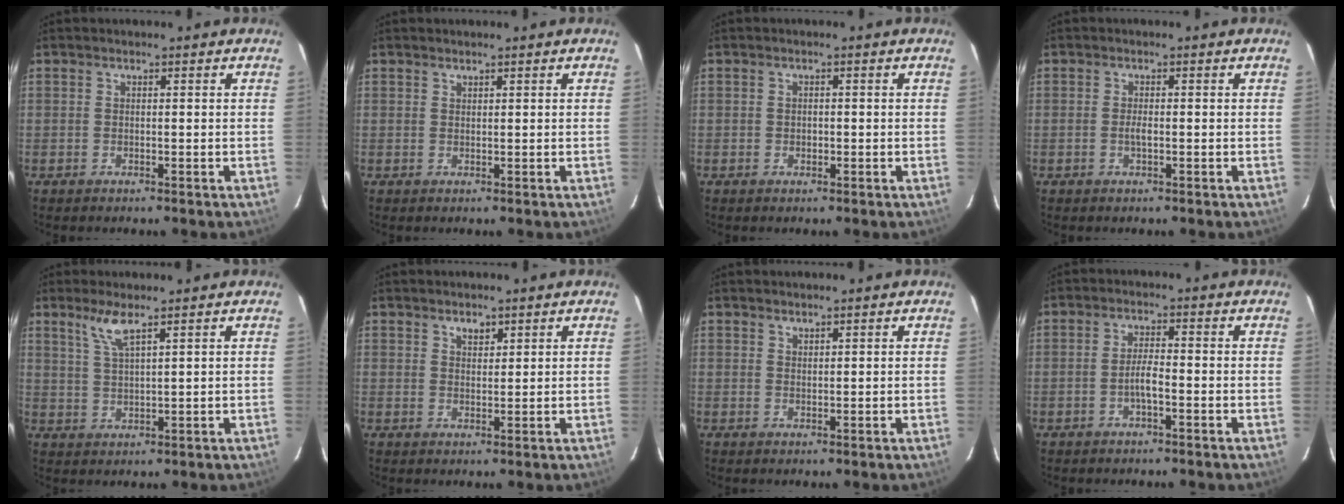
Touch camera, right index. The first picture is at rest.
{"total": 0.5, "force": [0.5, 0.1, 0.1], "torque": [-0.001, 0.002, 0.011]}
{"total": 1.0, "force": [-0.1, 0.8, 0.6], "torque": [-0.009, 0.002, 0.000]}
{"total": 1.4, "force": [-0.3, 0.5, 1.3], "torque": [-0.027, 0.000, -0.007]}
{"total": 4.4, "force": [3.0, 0.3, 3.1], "torque": [-0.066, -0.001, 0.064]}
{"total": 2.1, "force": [1.5, 1.2, 1.0], "torque": [-0.013, 0.005, 0.027]}
{"total": 1.0, "force": [0.9, 0.3, 0.2], "torque": [-0.004, 0.002, 0.018]}
{"total": 2.9, "force": [-1.1, 0.3, 2.7], "torque": [-0.055, 0.004, -0.021]}